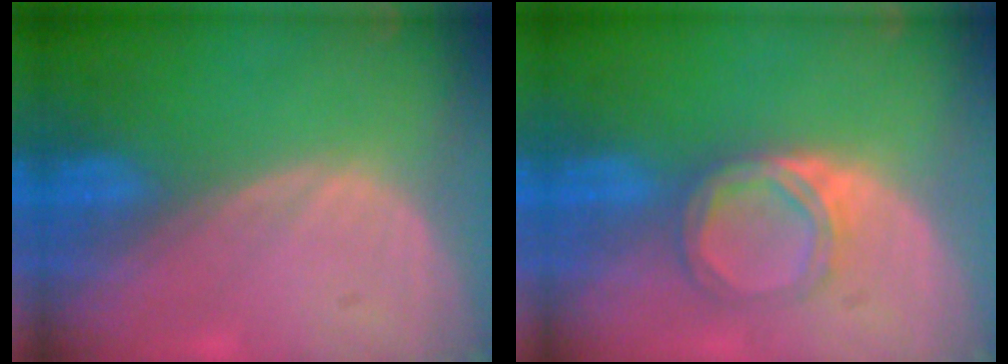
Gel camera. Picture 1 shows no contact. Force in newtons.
{"total": 4.7, "press": 4.6, "slide": 0.4}